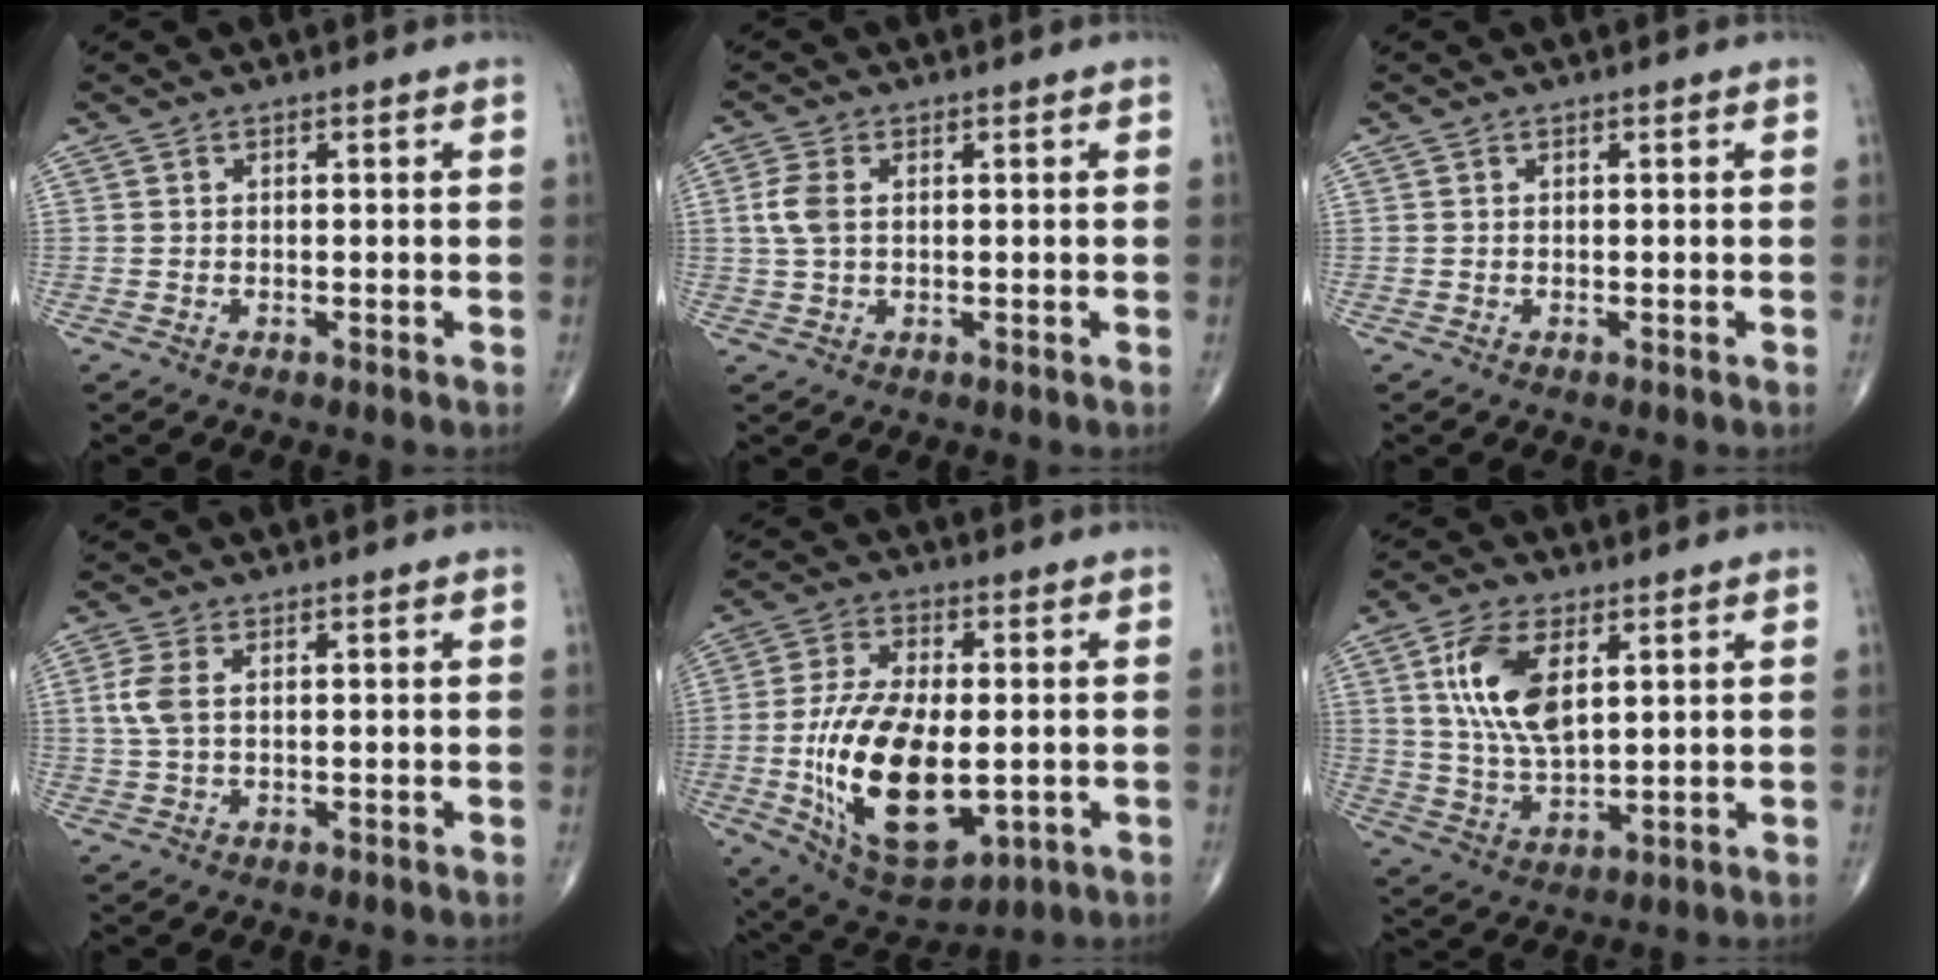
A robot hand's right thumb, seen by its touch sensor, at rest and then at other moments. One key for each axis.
{"total": 4.0, "fx": 0.6, "fy": 2.3, "fz": 3.2, "tx": -0.083, "ty": 0.006, "tz": 0.010}
{"total": 0.0}
{"total": 3.8, "fx": 0.7, "fy": 2.0, "fz": 3.2, "tx": -0.091, "ty": 0.007, "tz": 0.015}
{"total": 21.3, "fx": -3.0, "fy": 10.5, "fz": 18.2, "tx": -0.345, "ty": -0.004, "tz": -0.036}
{"total": 12.3, "fx": 4.0, "fy": 6.1, "fz": 9.9, "tx": -0.192, "ty": -0.016, "tz": 0.080}